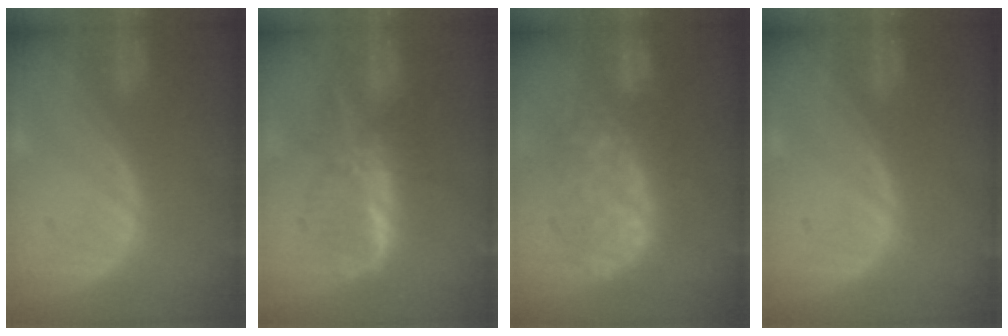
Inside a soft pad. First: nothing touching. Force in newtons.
{"total": 6.1, "press": 6.1, "slide": 0.4}
{"total": 8.6, "press": 8.6, "slide": 0.4}
{"total": 0.0}